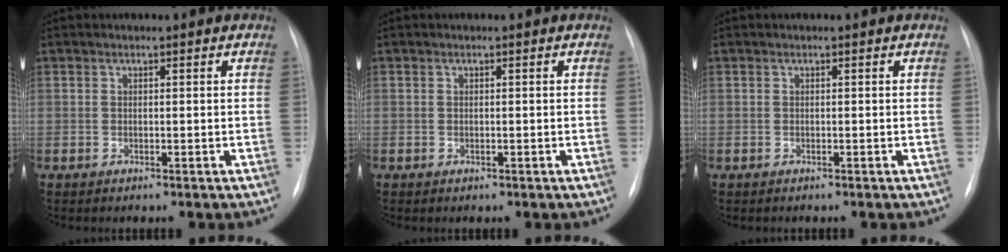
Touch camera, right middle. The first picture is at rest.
{"total": 0.0}
{"total": 0.0}